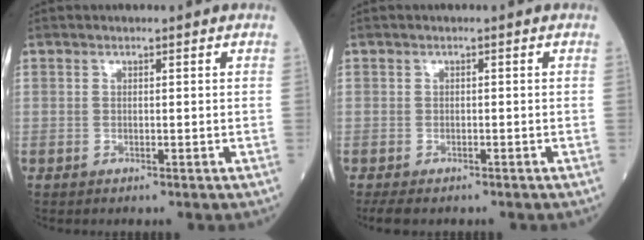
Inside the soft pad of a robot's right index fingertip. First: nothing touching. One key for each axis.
{"total": 4.4, "fx": -3.1, "fy": 2.5, "fz": 1.9, "tx": -0.040, "ty": -0.008, "tz": -0.045}